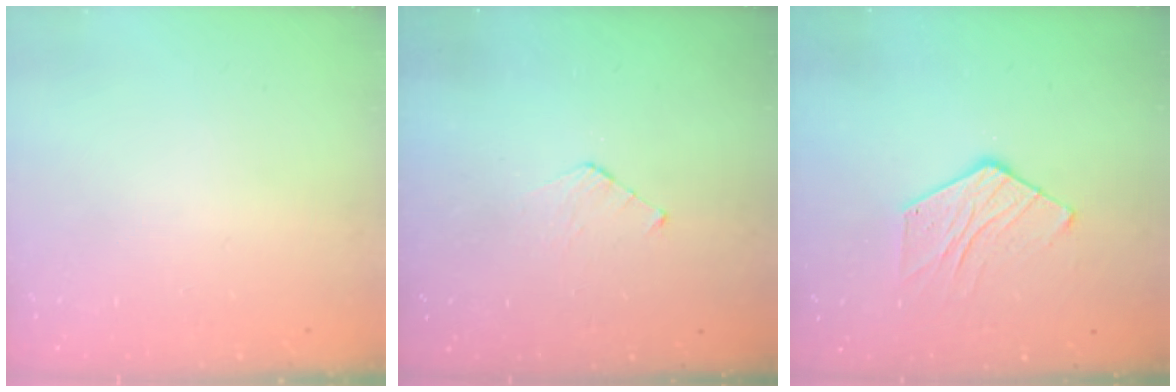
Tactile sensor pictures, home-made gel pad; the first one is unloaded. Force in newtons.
{"total": 4.8, "press": 4.8, "slide": 0.5}
{"total": 9.1, "press": 9.1, "slide": 0.8}